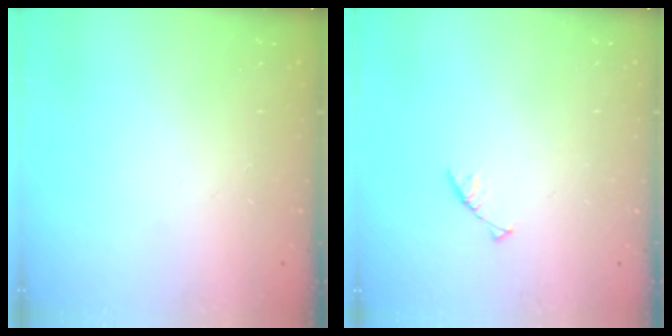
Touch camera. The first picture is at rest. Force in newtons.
{"total": 3.0, "press": 3.0, "slide": 0.3}